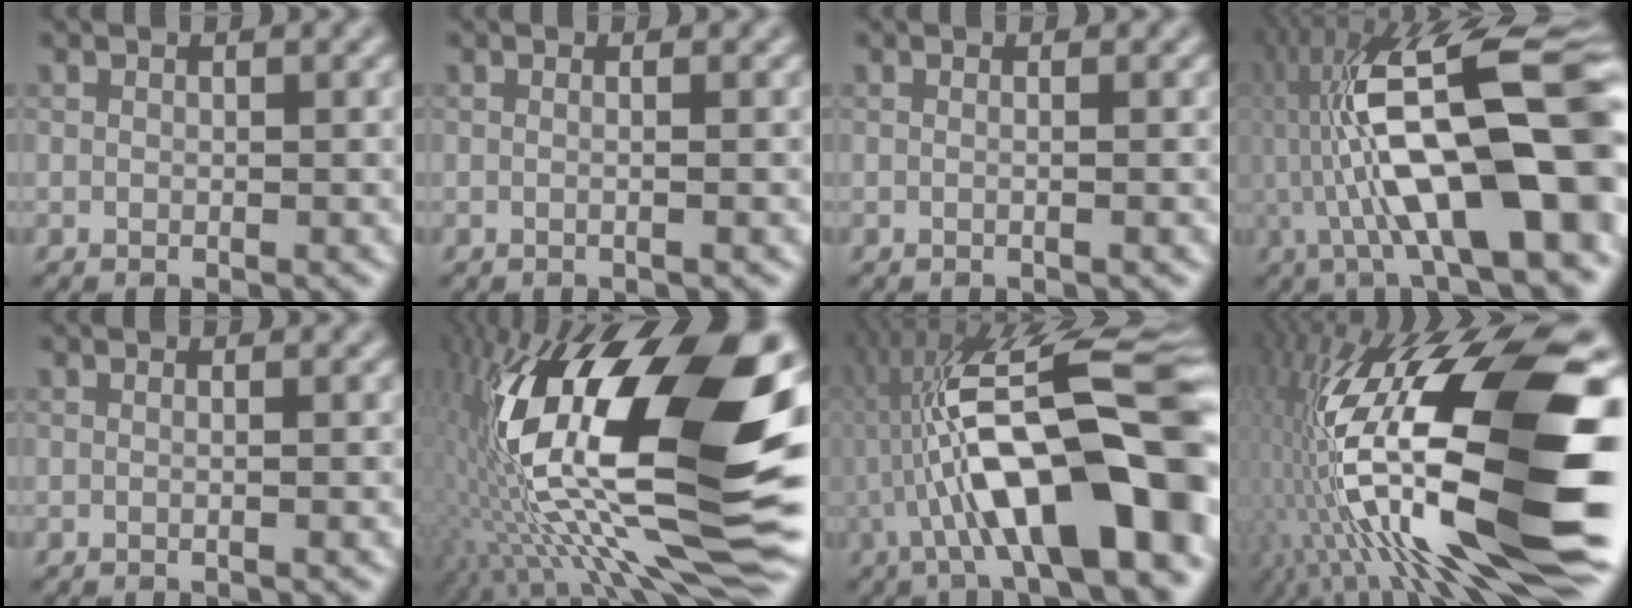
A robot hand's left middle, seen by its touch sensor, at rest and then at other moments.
{"total": 1.6, "force": [0.2, 0.7, 1.4], "torque": [-0.004, -0.008, -0.016]}
{"total": 1.3, "force": [0.1, 0.5, 1.2], "torque": [-0.006, -0.008, -0.012]}
{"total": 15.6, "force": [-1.6, 4.2, 14.9], "torque": [-0.242, 0.036, -0.028]}
{"total": 1.0, "force": [0.1, 0.4, 0.9], "torque": [-0.008, -0.005, -0.009]}
{"total": 20.8, "force": [0.8, 8.1, 19.2], "torque": [-0.348, 0.004, 0.002]}
{"total": 15.0, "force": [-3.2, 3.7, 14.2], "torque": [-0.226, 0.034, -0.046]}
{"total": 18.6, "force": [-1.6, 6.2, 17.5], "torque": [-0.320, -0.012, -0.027]}